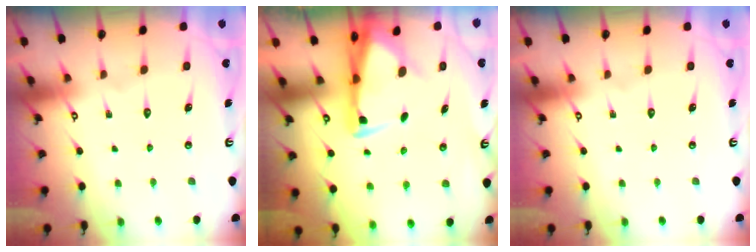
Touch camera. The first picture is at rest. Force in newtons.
{"total": 3.3, "press": 3.2, "slide": 1.0}
{"total": 0.0}